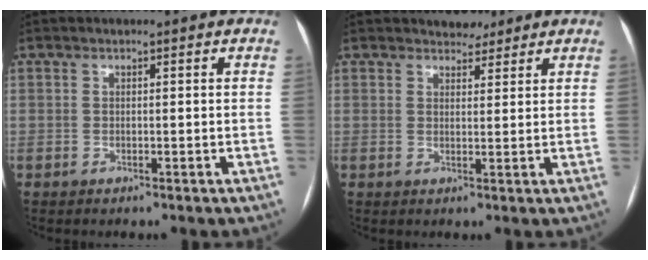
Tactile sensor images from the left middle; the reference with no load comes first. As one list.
[{"total": 3.0, "force": [2.6, 1.4, 0.5], "torque": [-0.005, 0.001, 0.037]}]